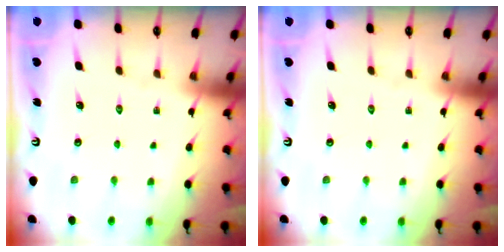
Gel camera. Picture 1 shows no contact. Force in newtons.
{"total": 0.0}